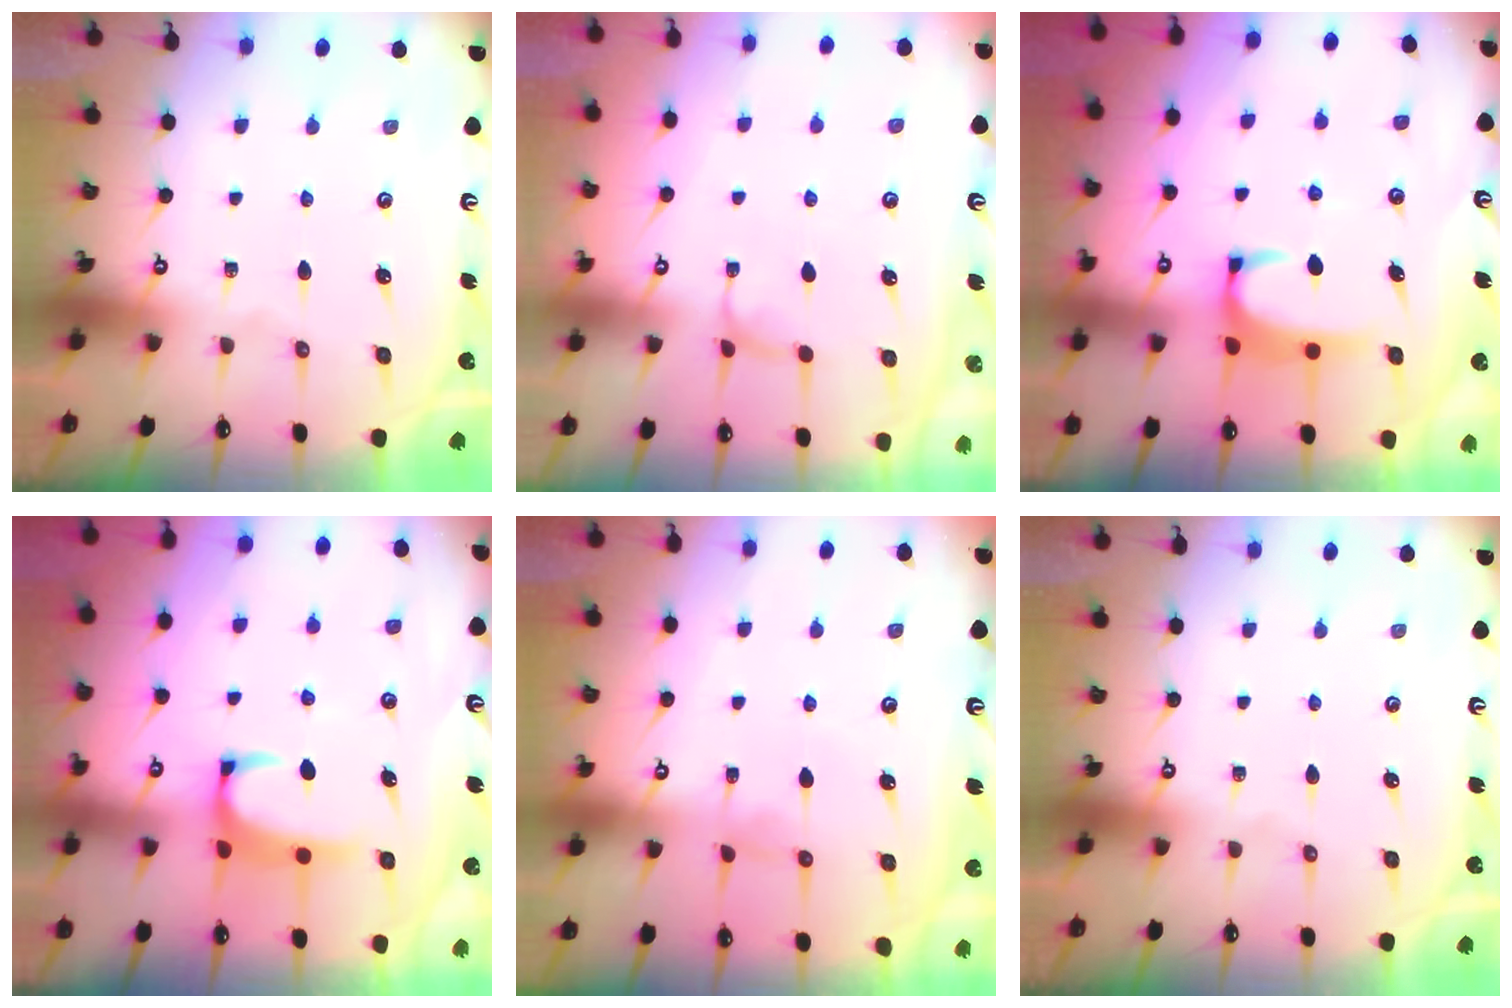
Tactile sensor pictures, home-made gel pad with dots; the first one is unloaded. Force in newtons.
{"total": 1.9, "press": 1.8, "slide": 0.5}
{"total": 2.0, "press": 2.0, "slide": 0.3}
{"total": 1.9, "press": 1.7, "slide": 0.8}
{"total": 0.8, "press": 0.8, "slide": 0.3}
{"total": 0.0}